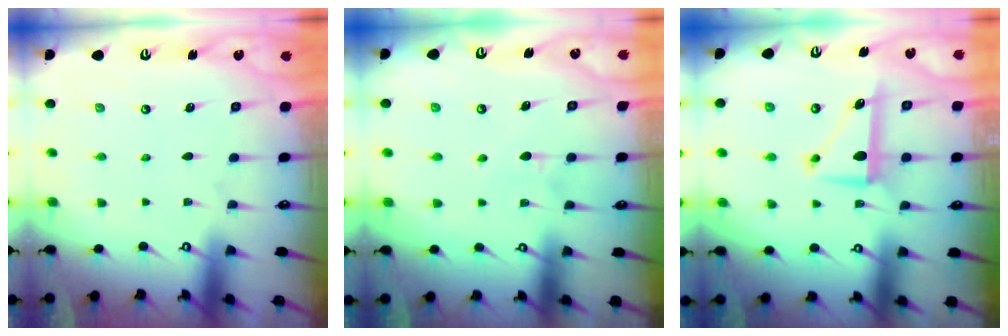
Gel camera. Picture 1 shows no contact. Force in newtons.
{"total": 5.0, "press": 5.0, "slide": 0.7}
{"total": 8.4, "press": 8.4, "slide": 0.2}